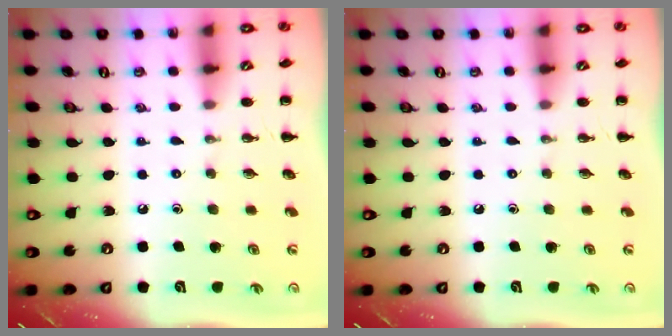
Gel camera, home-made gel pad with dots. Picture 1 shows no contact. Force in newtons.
{"total": 0.0}